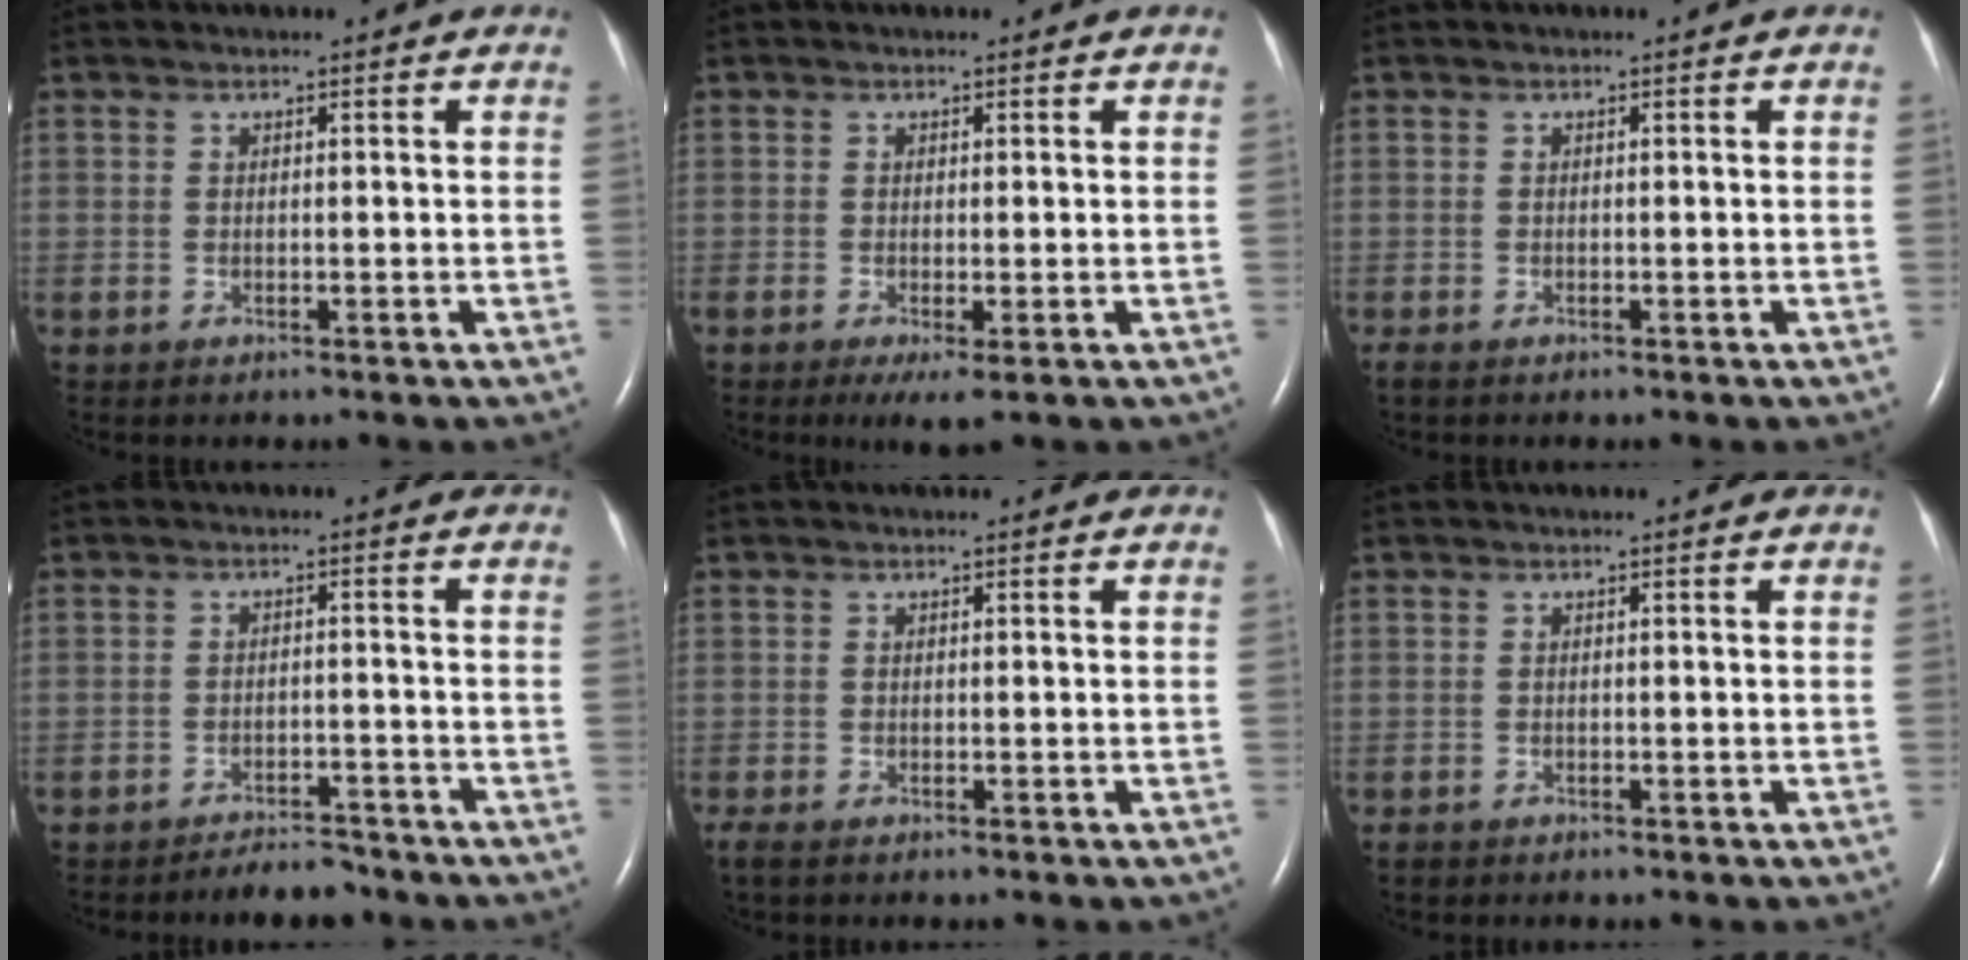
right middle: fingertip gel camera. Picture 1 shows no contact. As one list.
[{"total": 3.2, "force": [-1.3, 0.6, 2.8], "torque": [-0.046, -0.011, -0.017]}, {"total": 0.7, "force": [-0.6, 0.2, 0.3], "torque": [-0.013, -0.003, -0.011]}, {"total": 4.2, "force": [-3.9, 1.1, 1.0], "torque": [-0.015, -0.004, -0.063]}, {"total": 1.7, "force": [-1.3, 0.6, 1.0], "torque": [-0.027, -0.007, -0.023]}, {"total": 0.7, "force": [-0.6, 0.3, 0.1], "torque": [-0.007, 0.000, -0.010]}]